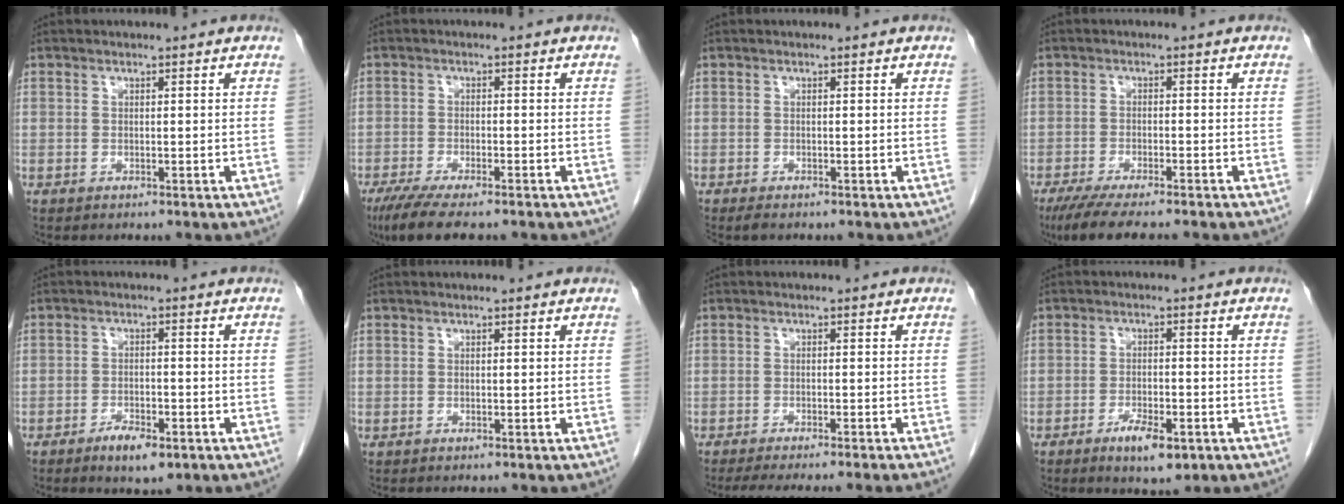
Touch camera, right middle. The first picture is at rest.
{"total": 8.9, "force": [-7.0, 1.6, 5.3], "torque": [-0.081, -0.017, -0.109]}
{"total": 1.2, "force": [-1.0, 0.3, 0.6], "torque": [-0.015, -0.003, -0.013]}
{"total": 9.8, "force": [-8.0, 1.3, 5.5], "torque": [-0.077, -0.018, -0.121]}
{"total": 4.5, "force": [-2.8, 1.6, 3.2], "torque": [-0.056, -0.001, -0.039]}
{"total": 0.0}
{"total": 9.3, "force": [-8.1, -0.9, 4.6], "torque": [-0.035, -0.018, -0.114]}
{"total": 5.3, "force": [-2.9, 1.7, 4.1], "torque": [-0.070, -0.004, -0.041]}